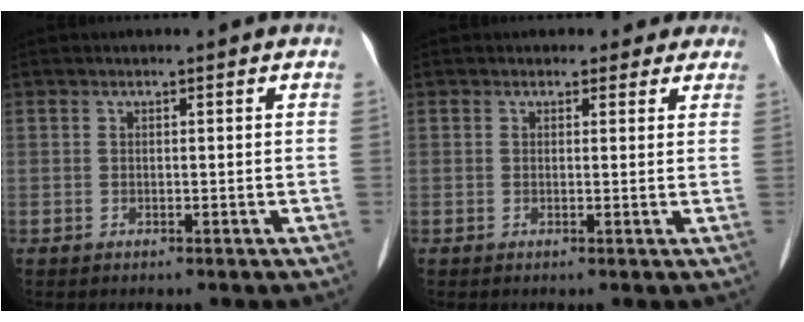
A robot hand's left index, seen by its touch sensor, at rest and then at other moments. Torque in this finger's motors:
{"motor_torque": [-0.32, 0.03, -0.12, -0.01]}